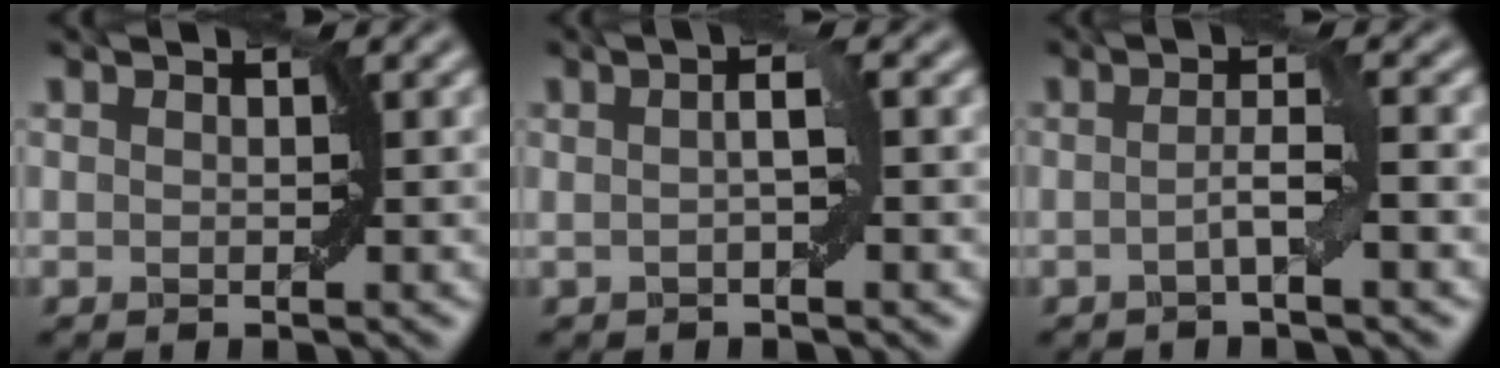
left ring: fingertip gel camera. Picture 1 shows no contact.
{"total": 2.1, "force": [0.1, 0.2, 2.1], "torque": [-0.035, 0.006, 0.001]}
{"total": 2.6, "force": [-0.6, 0.1, 2.5], "torque": [-0.043, 0.005, -0.015]}